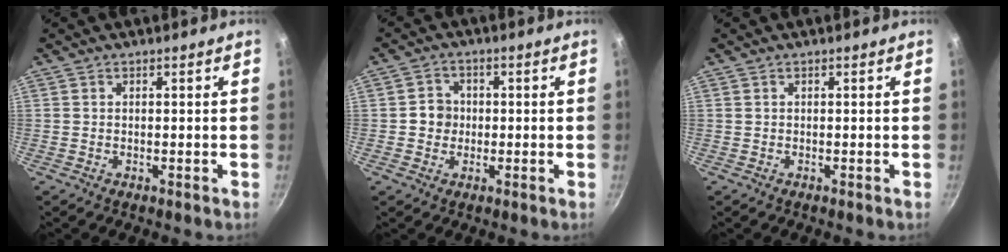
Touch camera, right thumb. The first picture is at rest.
{"total": 4.1, "force": [-0.3, 3.8, 1.4], "torque": [0.003, 0.009, -0.011]}
{"total": 0.0}